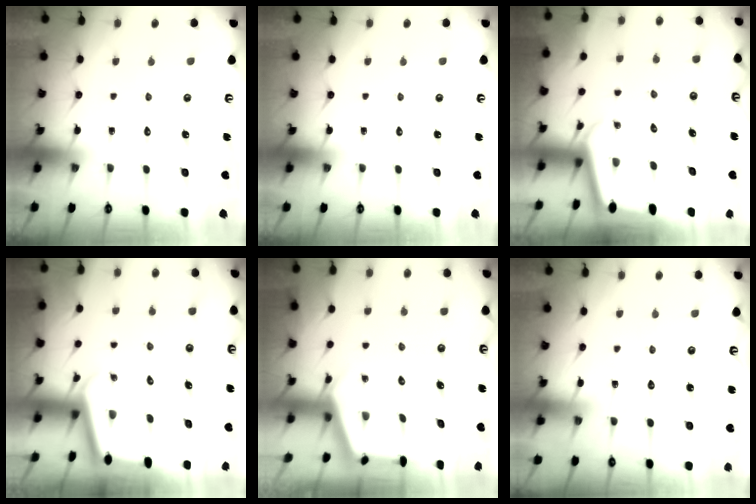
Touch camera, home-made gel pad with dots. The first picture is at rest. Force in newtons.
{"total": 0.0}
{"total": 2.1, "press": 2.1, "slide": 0.1}
{"total": 1.9, "press": 1.9, "slide": 0.2}
{"total": 2.5, "press": 2.5, "slide": 0.3}
{"total": 2.9, "press": 2.9, "slide": 0.4}